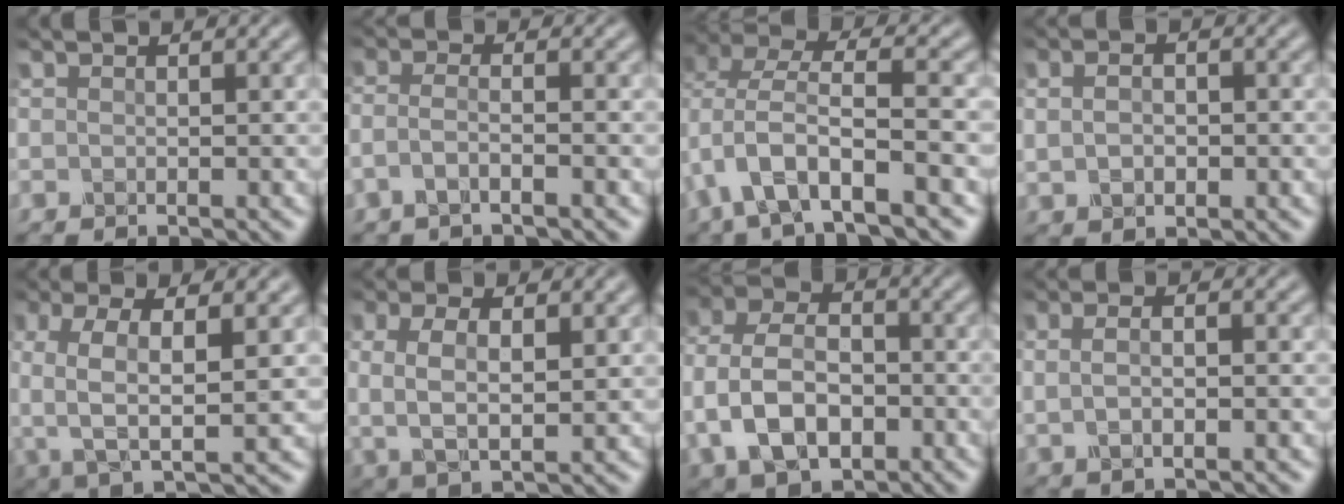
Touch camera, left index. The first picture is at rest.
{"total": 2.3, "force": [-1.2, 0.7, 1.9], "torque": [-0.036, -0.002, -0.035]}
{"total": 7.6, "force": [-2.1, 3.2, 6.5], "torque": [-0.126, 0.010, -0.044]}
{"total": 3.5, "force": [0.4, 2.2, 2.6], "torque": [-0.044, 0.007, 0.009]}
{"total": 5.8, "force": [0.2, 2.1, 5.4], "torque": [-0.114, -0.002, -0.001]}
{"total": 4.8, "force": [0.6, 2.0, 4.3], "torque": [-0.086, -0.002, 0.011]}
{"total": 8.1, "force": [-1.9, 5.6, 5.6], "torque": [-0.121, 0.001, -0.048]}
{"total": 3.8, "force": [0.7, 1.8, 3.3], "torque": [-0.047, 0.007, 0.005]}